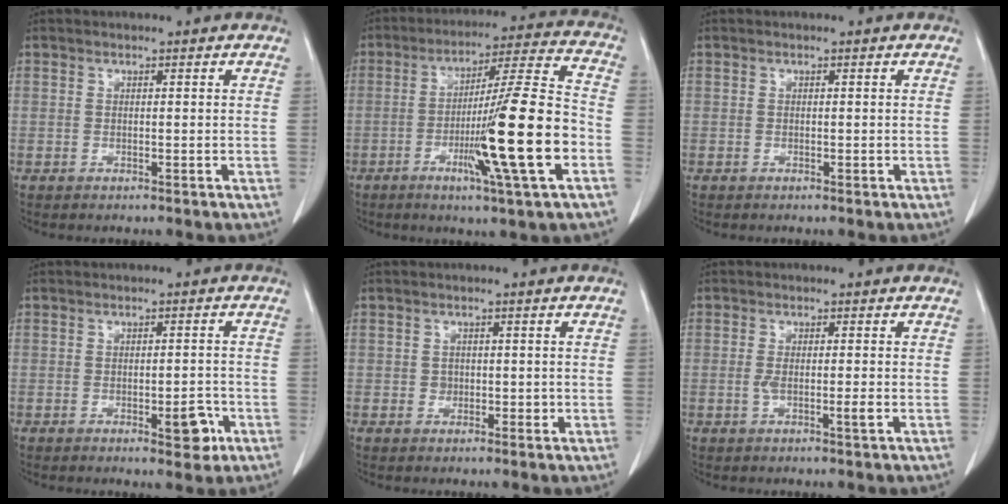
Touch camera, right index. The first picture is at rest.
{"total": 17.5, "force": [-5.1, -0.6, 16.7], "torque": [-0.272, -0.007, -0.088]}
{"total": 0.0}
{"total": 4.2, "force": [-1.8, 1.4, 3.5], "torque": [-0.043, 0.000, -0.019]}
{"total": 1.7, "force": [-0.1, 1.5, 0.9], "torque": [-0.015, 0.002, 0.002]}
{"total": 2.6, "force": [-0.6, 0.2, 2.5], "torque": [-0.050, -0.004, -0.011]}